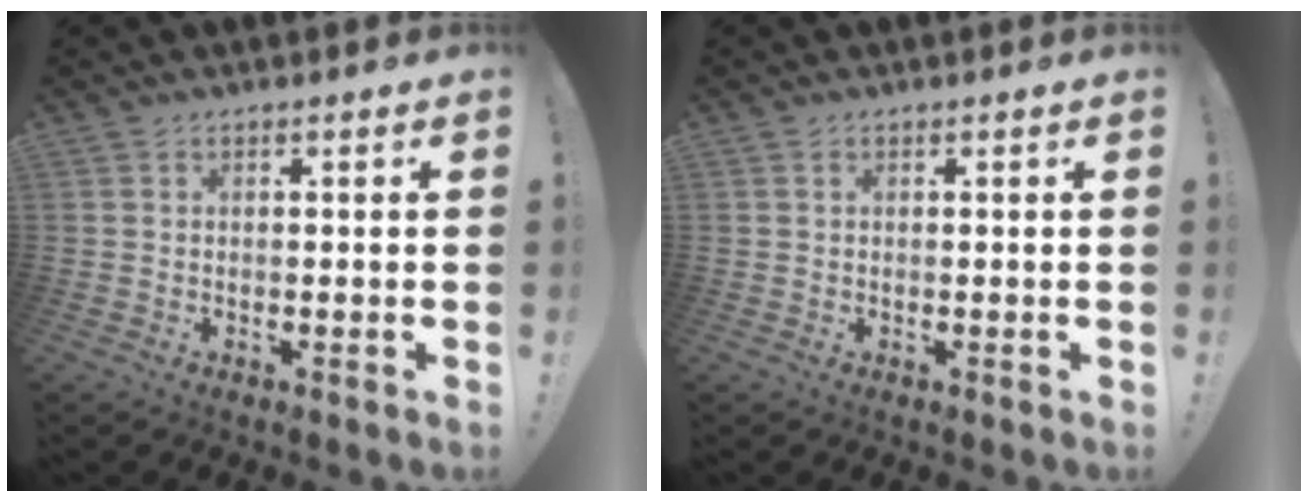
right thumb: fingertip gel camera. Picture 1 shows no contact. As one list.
[{"total": 0.5, "force": [0.2, 0.5, 0.1], "torque": [-0.001, 0.002, 0.004]}]